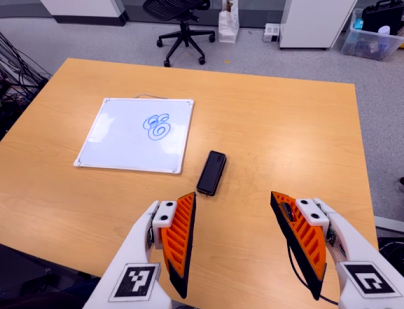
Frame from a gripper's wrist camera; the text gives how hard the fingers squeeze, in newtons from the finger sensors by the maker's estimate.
{"total": 0.0}